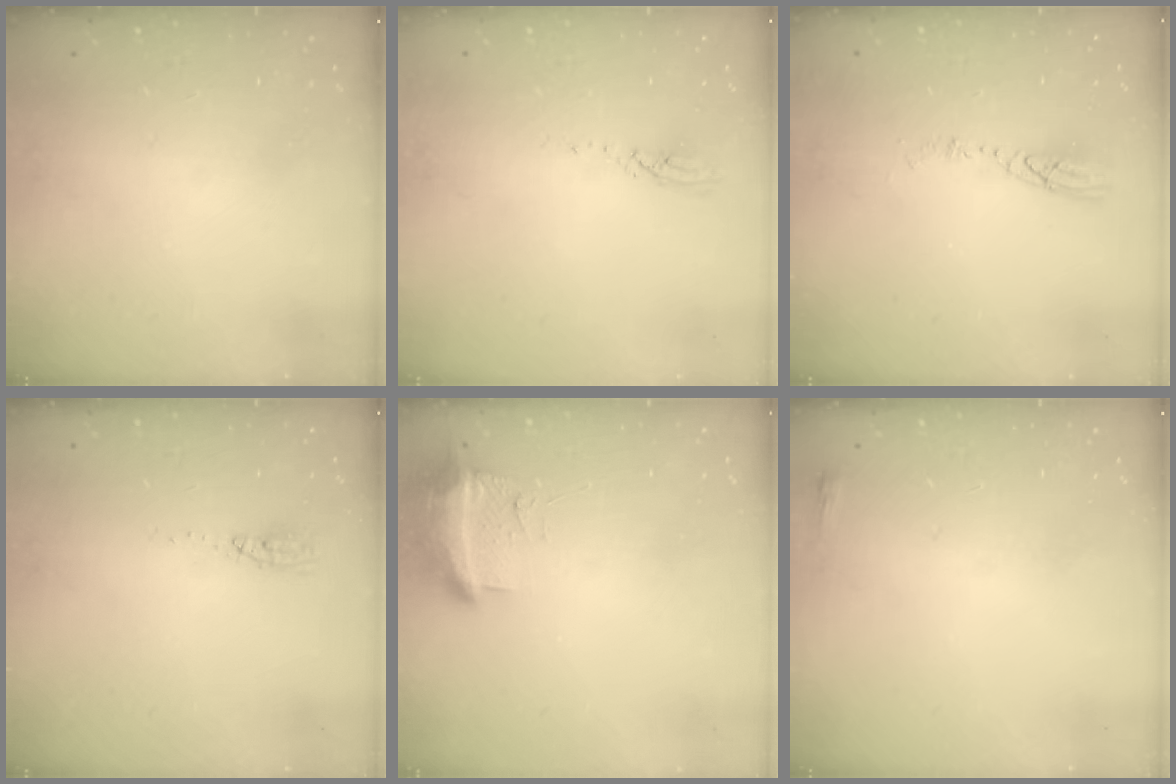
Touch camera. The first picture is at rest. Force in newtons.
{"total": 3.0, "press": 3.0, "slide": 0.1}
{"total": 4.7, "press": 4.6, "slide": 0.5}
{"total": 3.7, "press": 3.4, "slide": 1.4}
{"total": 10.0, "press": 9.9, "slide": 1.7}
{"total": 2.0, "press": 2.0, "slide": 0.5}